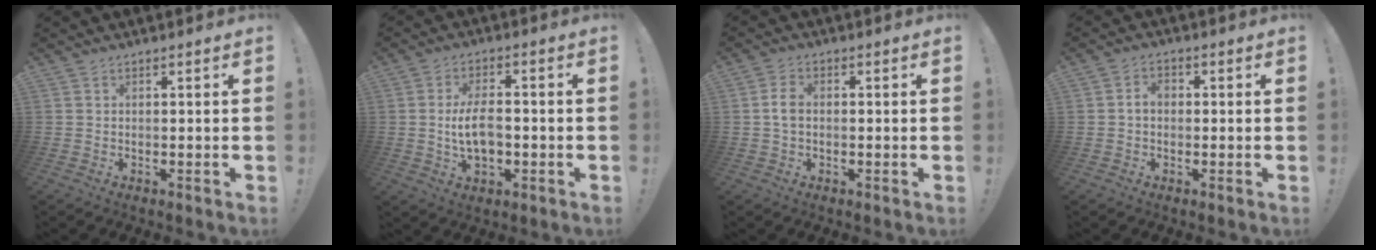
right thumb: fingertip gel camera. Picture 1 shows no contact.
{"total": 9.0, "force": [-1.2, 5.1, 7.4], "torque": [-0.130, 0.000, -0.024]}
{"total": 4.1, "force": [-0.2, 2.6, 3.1], "torque": [-0.056, 0.008, -0.006]}
{"total": 3.3, "force": [-0.3, 2.2, 2.4], "torque": [-0.037, 0.005, -0.006]}